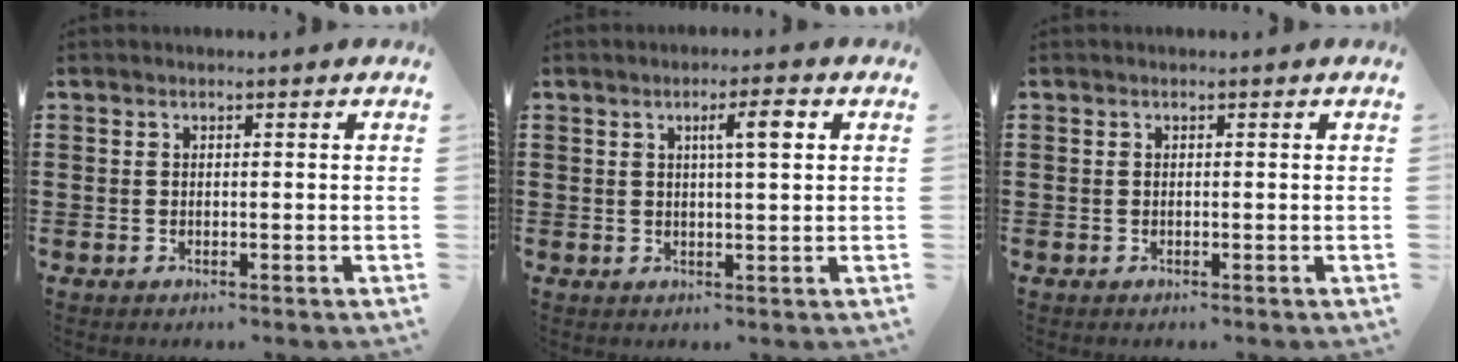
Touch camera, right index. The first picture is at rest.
{"total": 4.1, "force": [1.3, 0.6, 3.8], "torque": [-0.061, 0.002, 0.014]}
{"total": 0.0}